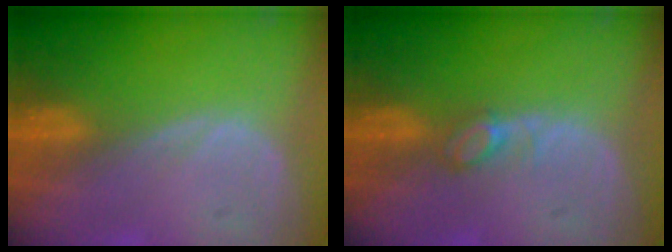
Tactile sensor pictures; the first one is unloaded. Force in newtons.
{"total": 2.2, "press": 2.2, "slide": 0.3}